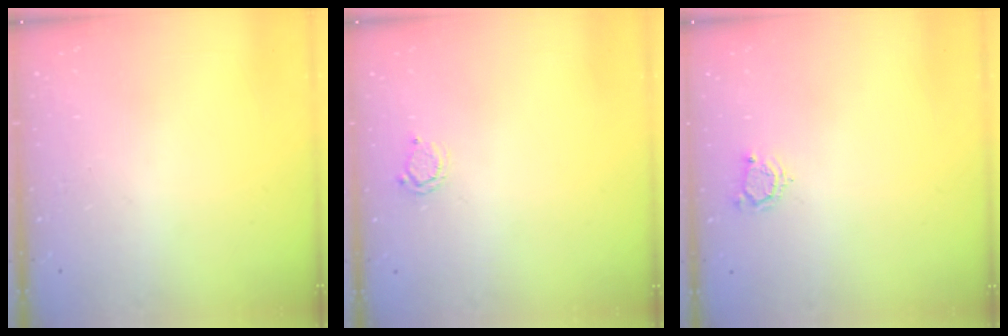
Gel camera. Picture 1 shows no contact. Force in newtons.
{"total": 2.2, "press": 2.1, "slide": 0.3}
{"total": 3.7, "press": 3.7, "slide": 0.5}